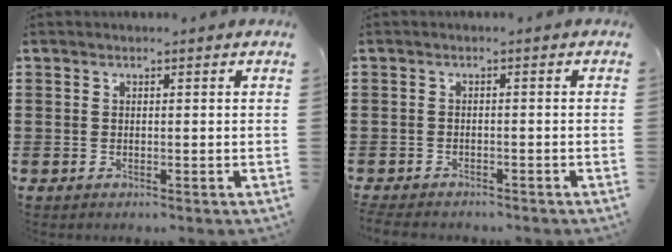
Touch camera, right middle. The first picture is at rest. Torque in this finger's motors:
{"motor_torque": [1.39, 0.08, 0.10, 0.10]}